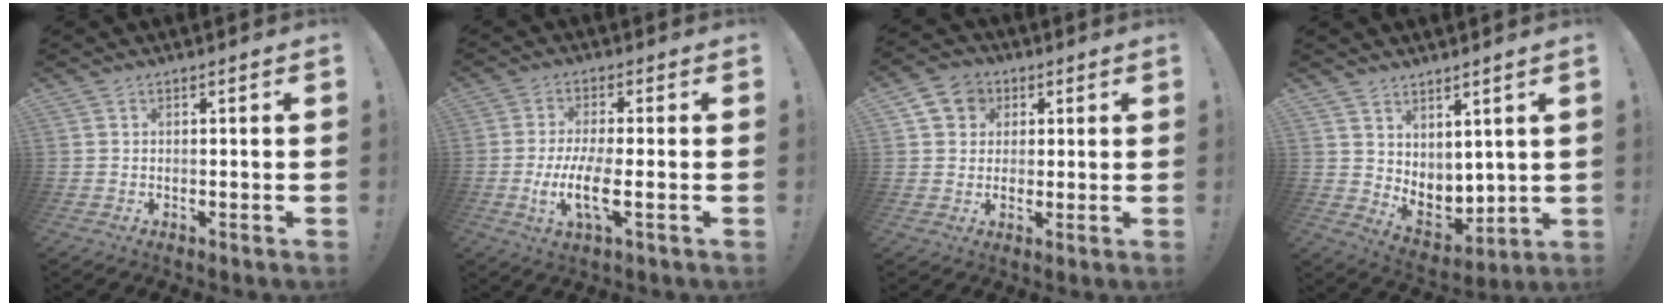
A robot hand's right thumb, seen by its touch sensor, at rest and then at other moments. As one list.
[{"total": 9.9, "force": [-2.2, 2.3, 9.4], "torque": [-0.198, -0.014, -0.043]}, {"total": 8.0, "force": [2.3, 7.3, 2.5], "torque": [-0.031, 0.000, 0.049]}, {"total": 6.5, "force": [3.6, 5.0, 2.0], "torque": [-0.018, -0.044, 0.079]}]